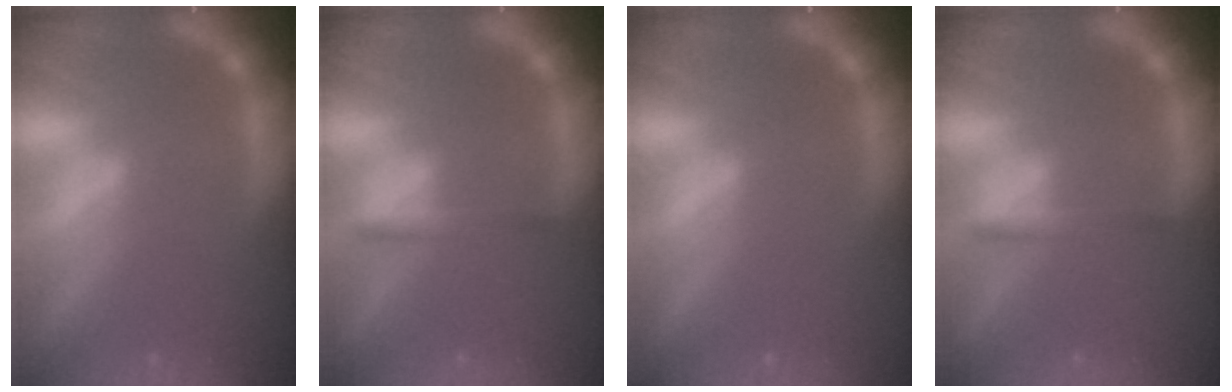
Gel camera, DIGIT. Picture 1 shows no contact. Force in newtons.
{"total": 1.9}
{"total": 0.0}
{"total": 1.9}